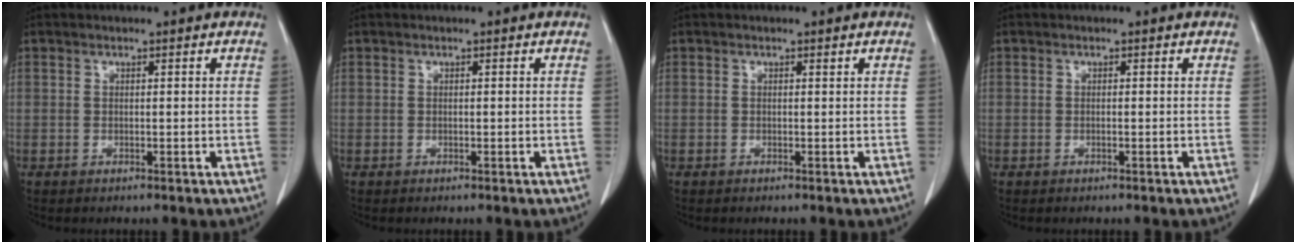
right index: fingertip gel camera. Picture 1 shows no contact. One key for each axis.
{"total": 0.0}
{"total": 0.0}
{"total": 0.0}